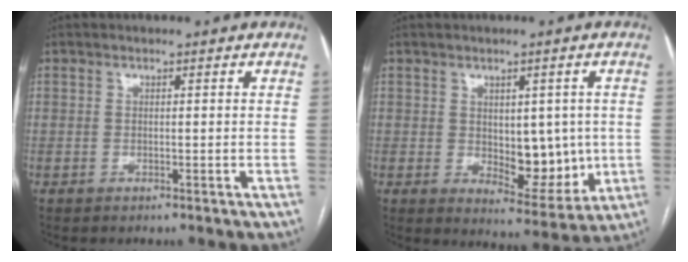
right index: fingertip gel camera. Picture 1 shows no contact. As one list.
[{"total": 8.8, "force": [-0.1, 4.4, 7.6], "torque": [-0.092, -0.004, 0.017]}]